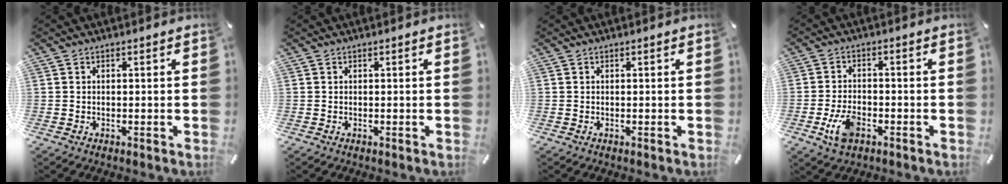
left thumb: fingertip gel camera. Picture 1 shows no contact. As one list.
[{"total": 0.0}, {"total": 0.0}, {"total": 7.1, "force": [-2.9, 4.2, 4.9], "torque": [-0.116, 0.005, -0.057]}]